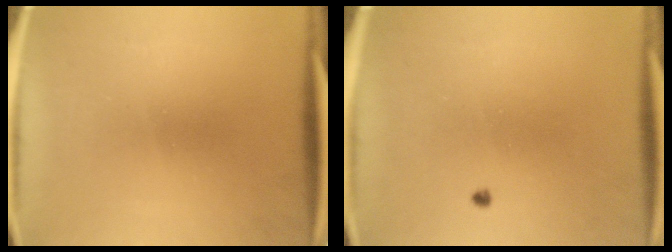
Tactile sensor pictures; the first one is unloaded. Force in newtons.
{"total": 0.7}